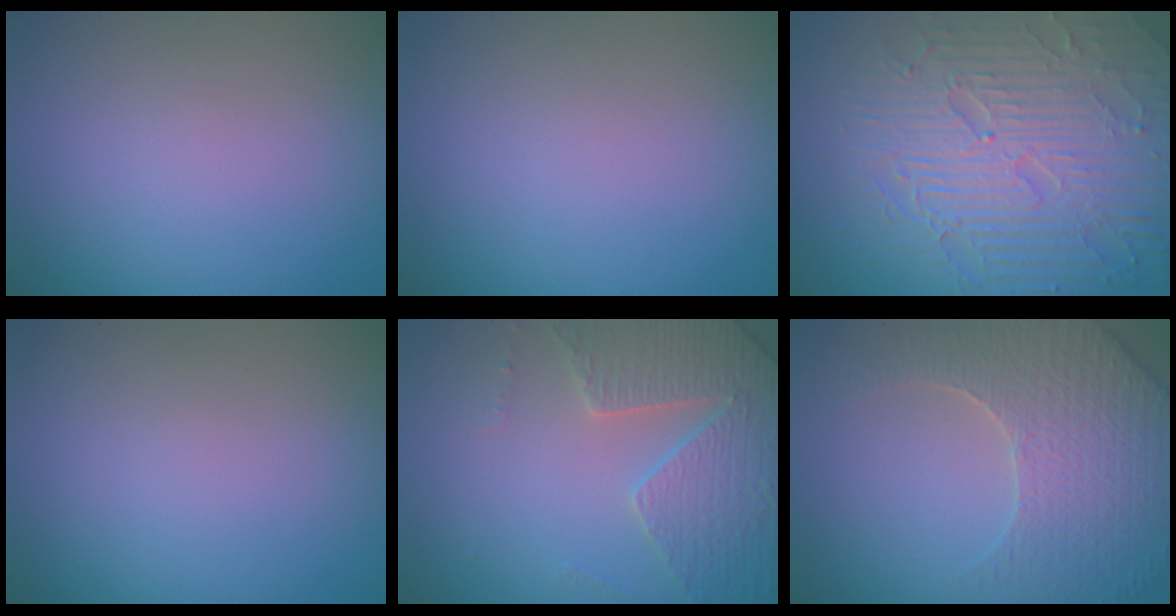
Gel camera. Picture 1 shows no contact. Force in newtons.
{"total": 0.0}
{"total": 8.8, "press": 6.3, "slide": 6.1}
{"total": 0.0}
{"total": 4.4, "press": 4.0, "slide": 1.8}
{"total": 5.1, "press": 4.7, "slide": 2.1}